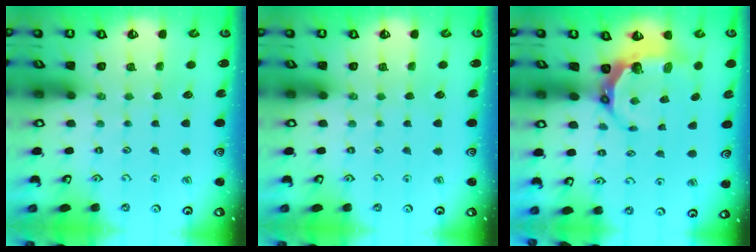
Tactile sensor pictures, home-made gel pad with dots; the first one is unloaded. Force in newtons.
{"total": 0.0}
{"total": 7.5, "press": 6.1, "slide": 4.3}